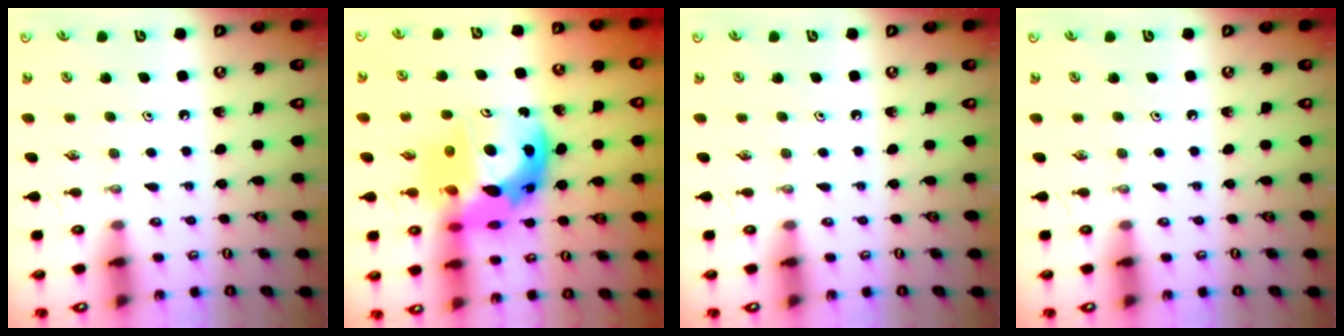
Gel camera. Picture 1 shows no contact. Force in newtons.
{"total": 16.5, "press": 16.5, "slide": 1.3}
{"total": 0.0}
{"total": 0.0}